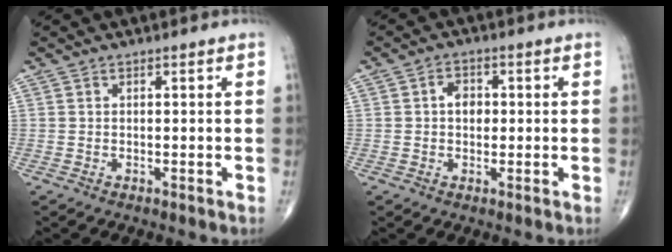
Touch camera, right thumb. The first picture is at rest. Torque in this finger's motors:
{"motor_torque": [0.28, 0.48, 0.23, -0.01, 0.01]}